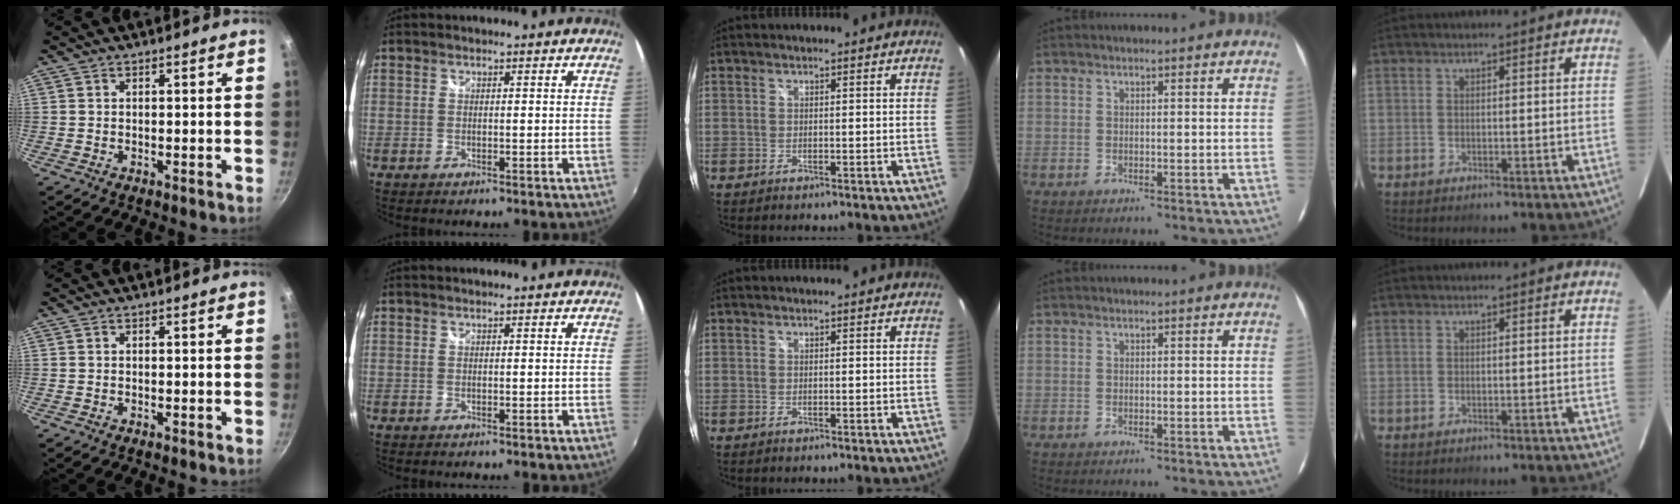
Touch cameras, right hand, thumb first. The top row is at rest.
{}